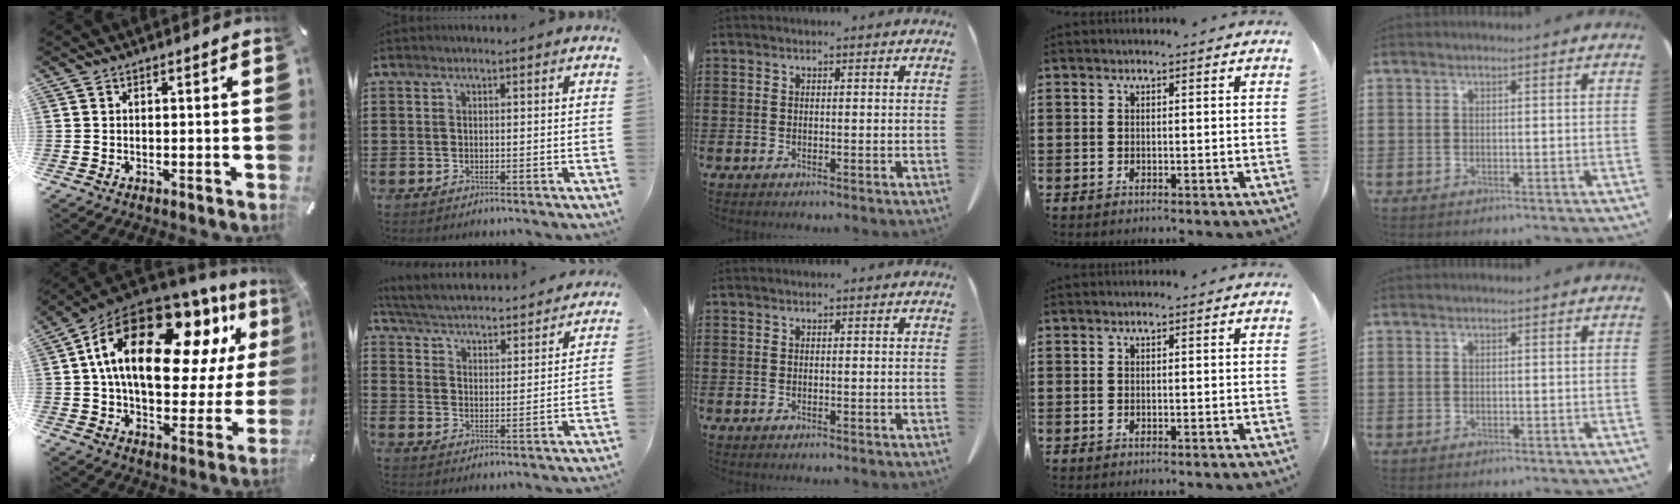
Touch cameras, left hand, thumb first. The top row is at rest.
{"thumb": {"total": 25.3, "force": [10.7, 13.3, 18.7], "torque": [-0.329, -0.055, 0.178]}, "index": {"total": 3.3, "force": [3.3, -0.3, 0.6], "torque": [-0.032, -0.031, 0.047]}}